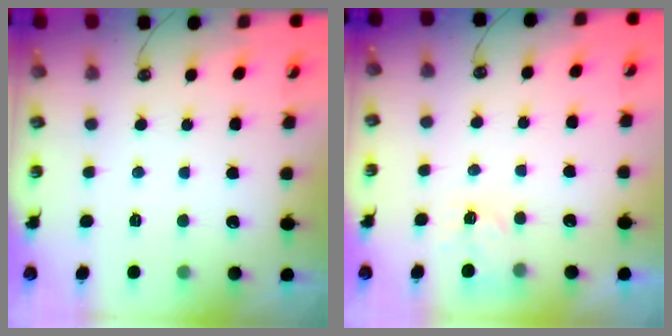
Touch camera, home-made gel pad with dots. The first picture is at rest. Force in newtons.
{"total": 3.8, "press": 3.7, "slide": 0.5}